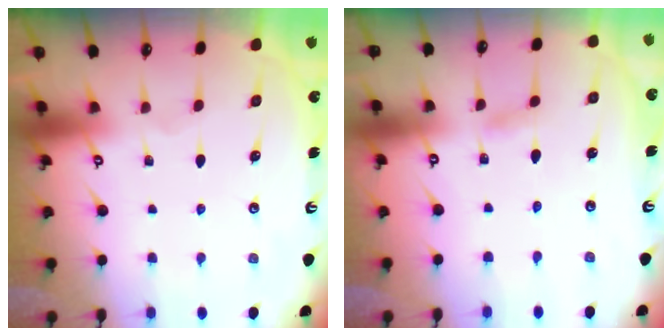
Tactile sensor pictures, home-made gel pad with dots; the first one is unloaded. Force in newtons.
{"total": 2.4, "press": 2.4, "slide": 0.3}